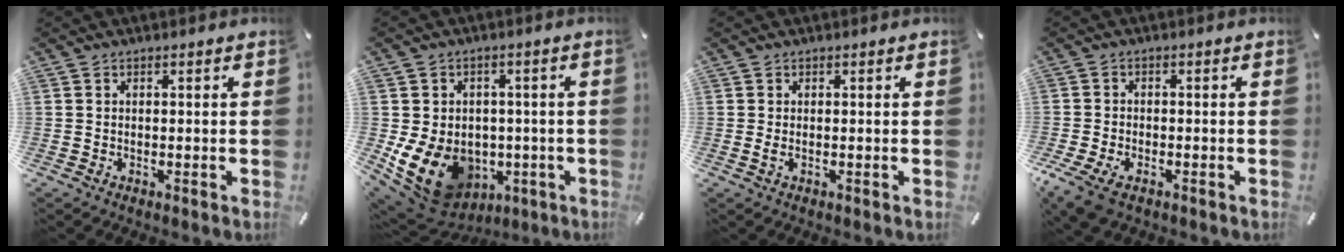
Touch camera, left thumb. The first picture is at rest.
{"total": 12.9, "force": [-3.3, 10.7, 6.3], "torque": [-0.135, -0.003, -0.052]}
{"total": 1.4, "force": [0.0, 0.5, 1.3], "torque": [-0.026, -0.001, -0.001]}
{"total": 5.1, "force": [-2.8, 2.9, 3.1], "torque": [-0.082, 0.002, -0.055]}